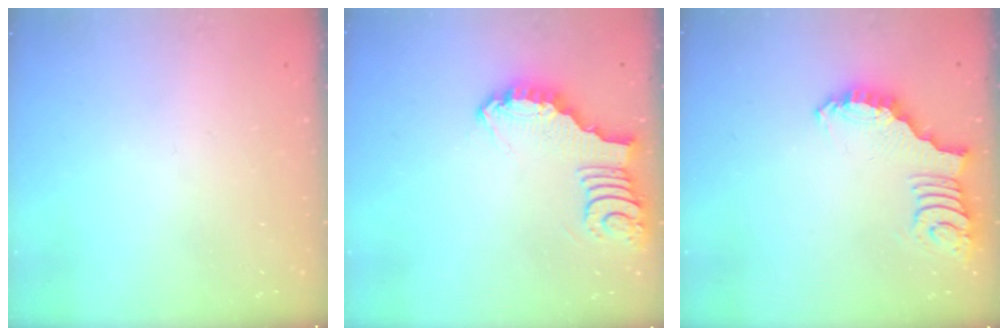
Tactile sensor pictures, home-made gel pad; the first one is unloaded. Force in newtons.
{"total": 3.6, "press": 3.6, "slide": 0.1}
{"total": 2.6, "press": 2.5, "slide": 0.5}